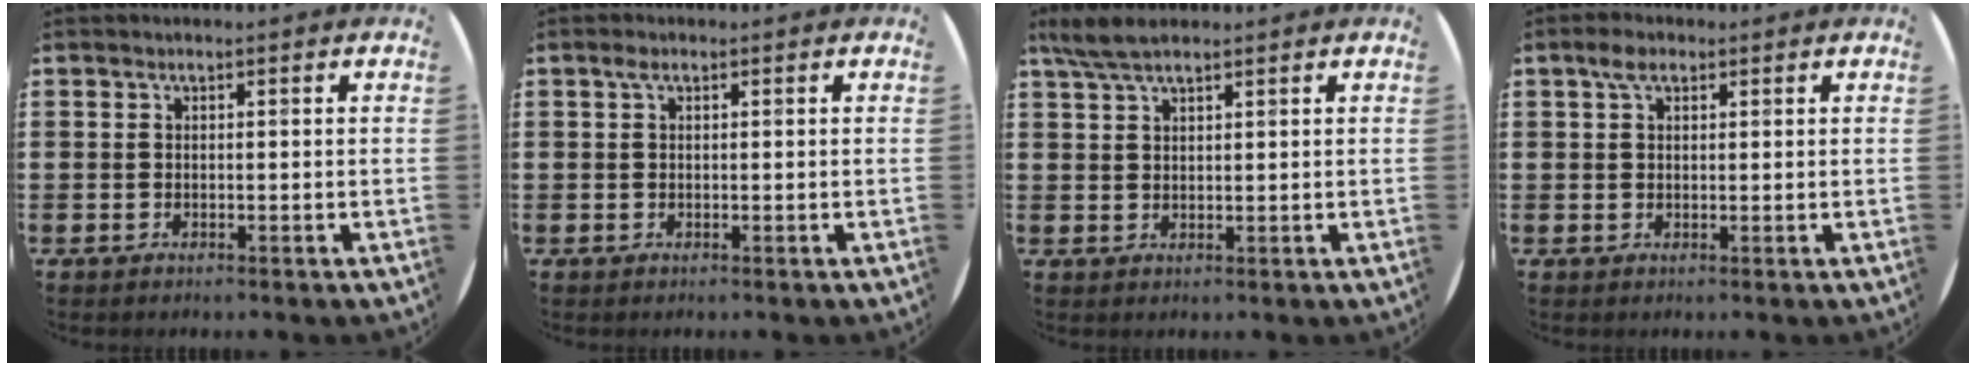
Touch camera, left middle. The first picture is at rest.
{"total": 1.0, "force": [0.4, 0.5, 0.7], "torque": [-0.015, 0.006, 0.007]}
{"total": 4.0, "force": [3.1, 0.9, 2.3], "torque": [-0.051, 0.002, 0.057]}
{"total": 3.0, "force": [2.0, 1.6, 1.7], "torque": [-0.030, 0.006, 0.033]}